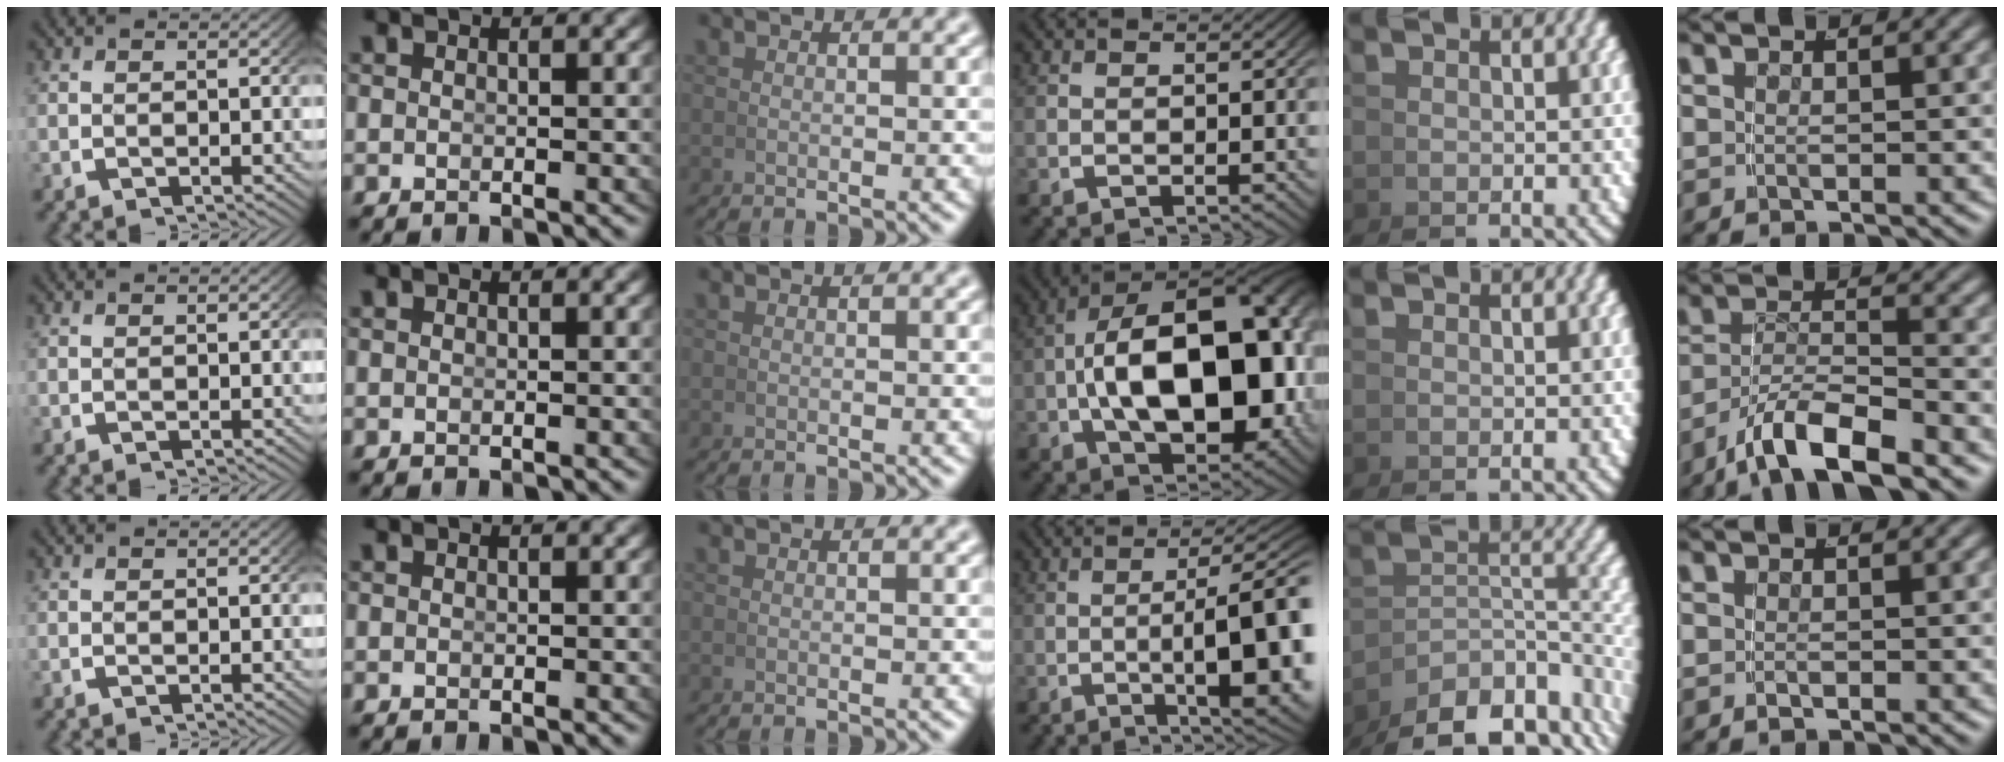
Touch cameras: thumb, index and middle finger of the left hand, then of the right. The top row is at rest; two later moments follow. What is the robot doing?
{"motion": "grasp_and_lifting", "object": "whiteboard"}